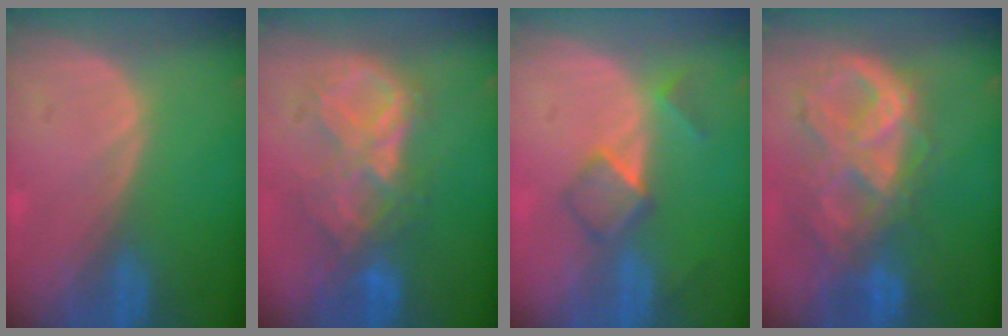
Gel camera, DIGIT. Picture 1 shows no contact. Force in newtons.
{"total": 8.8, "press": 7.7, "slide": 4.2}
{"total": 5.1, "press": 4.4, "slide": 2.4}
{"total": 10.6, "press": 8.9, "slide": 5.7}